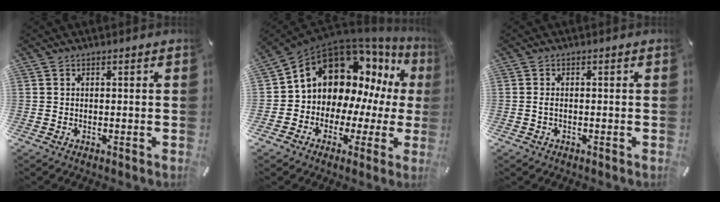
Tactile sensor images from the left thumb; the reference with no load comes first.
{"total": 14.2, "force": [7.1, 10.7, 6.1], "torque": [-0.101, -0.080, 0.129]}
{"total": 1.5, "force": [-0.4, 0.9, 1.1], "torque": [-0.022, 0.003, -0.009]}